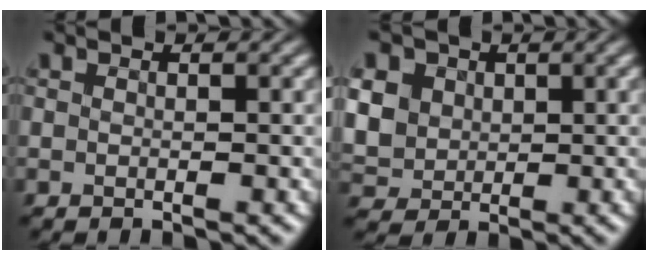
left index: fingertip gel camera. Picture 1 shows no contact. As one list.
[{"total": 7.7, "force": [2.4, 6.4, 3.6], "torque": [-0.115, 0.024, 0.050]}]